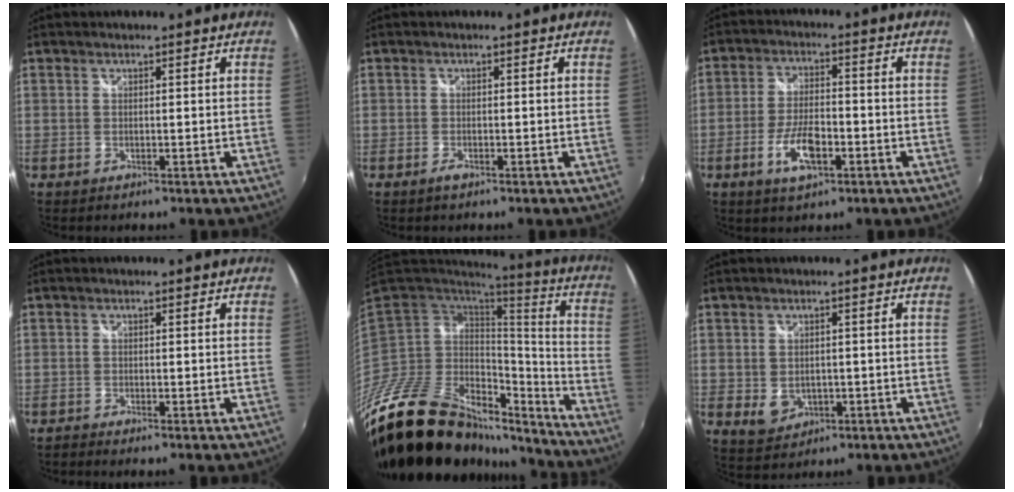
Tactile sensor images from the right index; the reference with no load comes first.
{"total": 1.2, "force": [-0.7, 0.4, 0.8], "torque": [-0.015, -0.002, -0.013]}
{"total": 8.2, "force": [-3.4, 3.4, 6.6], "torque": [-0.138, -0.003, -0.060]}
{"total": 0.9, "force": [-0.8, 0.0, 0.4], "torque": [-0.009, -0.004, -0.019]}
{"total": 28.7, "force": [-22.2, 11.7, 13.8], "torque": [-0.244, -0.002, -0.344]}
{"total": 4.7, "force": [-0.8, 3.8, 2.6], "torque": [-0.052, -0.005, -0.004]}